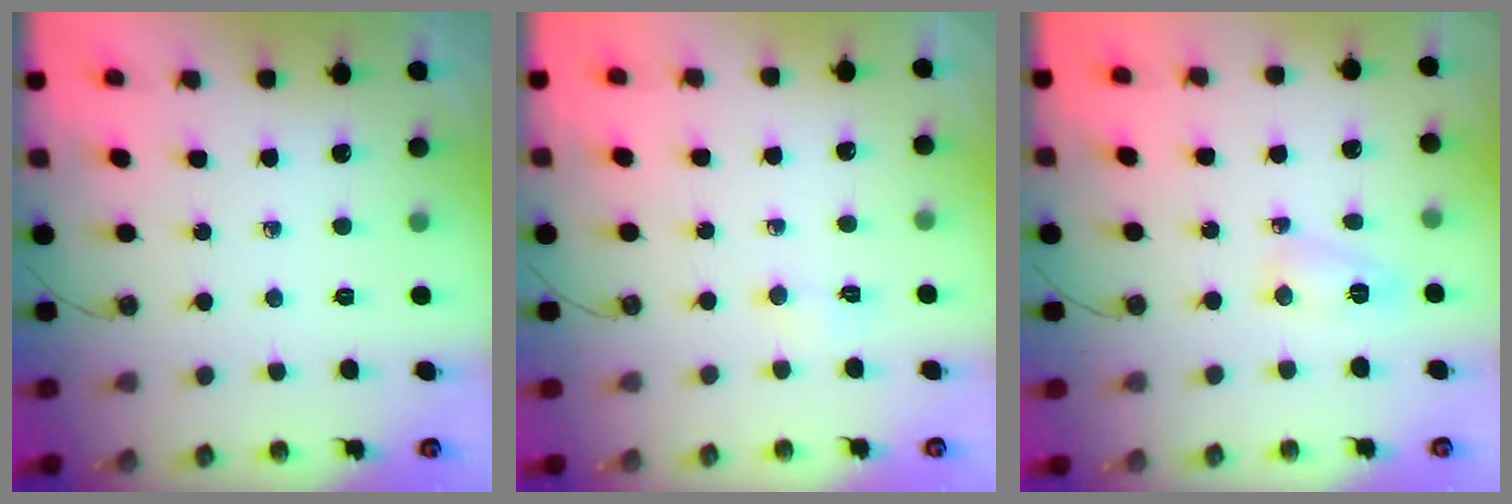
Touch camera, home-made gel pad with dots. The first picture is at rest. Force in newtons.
{"total": 3.2, "press": 3.2, "slide": 0.5}
{"total": 3.5, "press": 3.4, "slide": 1.0}